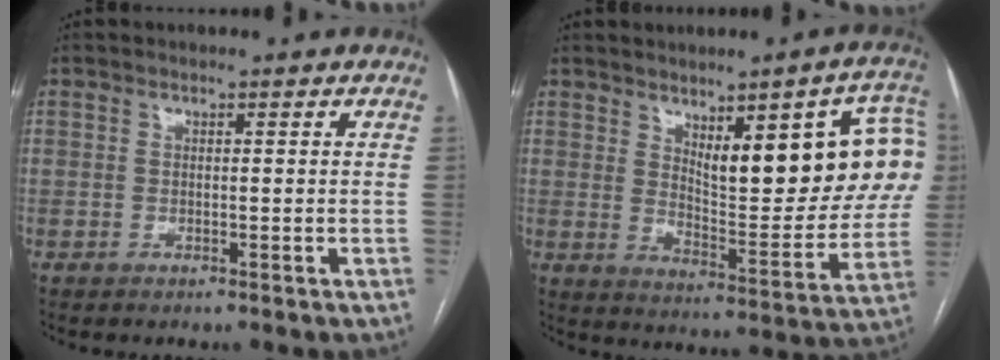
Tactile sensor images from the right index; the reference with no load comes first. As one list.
[{"total": 18.9, "force": [5.8, 5.5, 17.1], "torque": [-0.223, -0.001, 0.083]}]